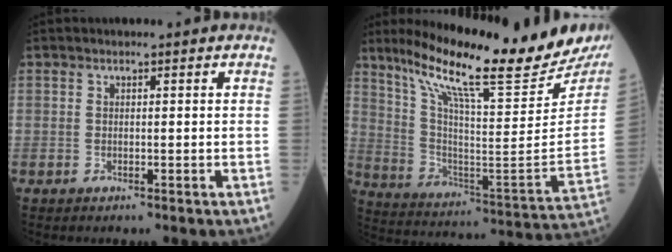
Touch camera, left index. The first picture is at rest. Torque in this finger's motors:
{"motor_torque": [1.05, -1.09, 0.39, 0.16]}